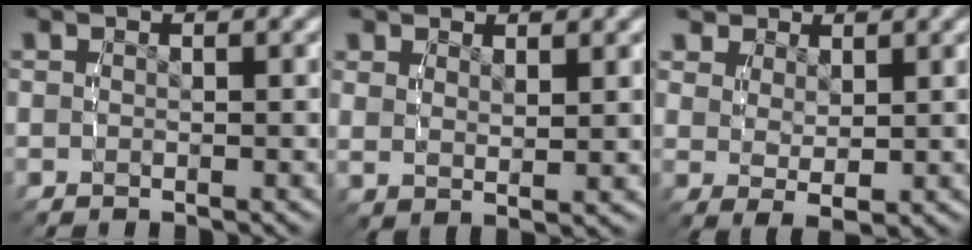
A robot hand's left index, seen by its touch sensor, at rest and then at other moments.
{"total": 1.9, "force": [1.5, 0.3, 1.2], "torque": [-0.020, -0.010, 0.037]}
{"total": 3.3, "force": [1.6, 1.7, 2.3], "torque": [-0.038, -0.017, 0.041]}